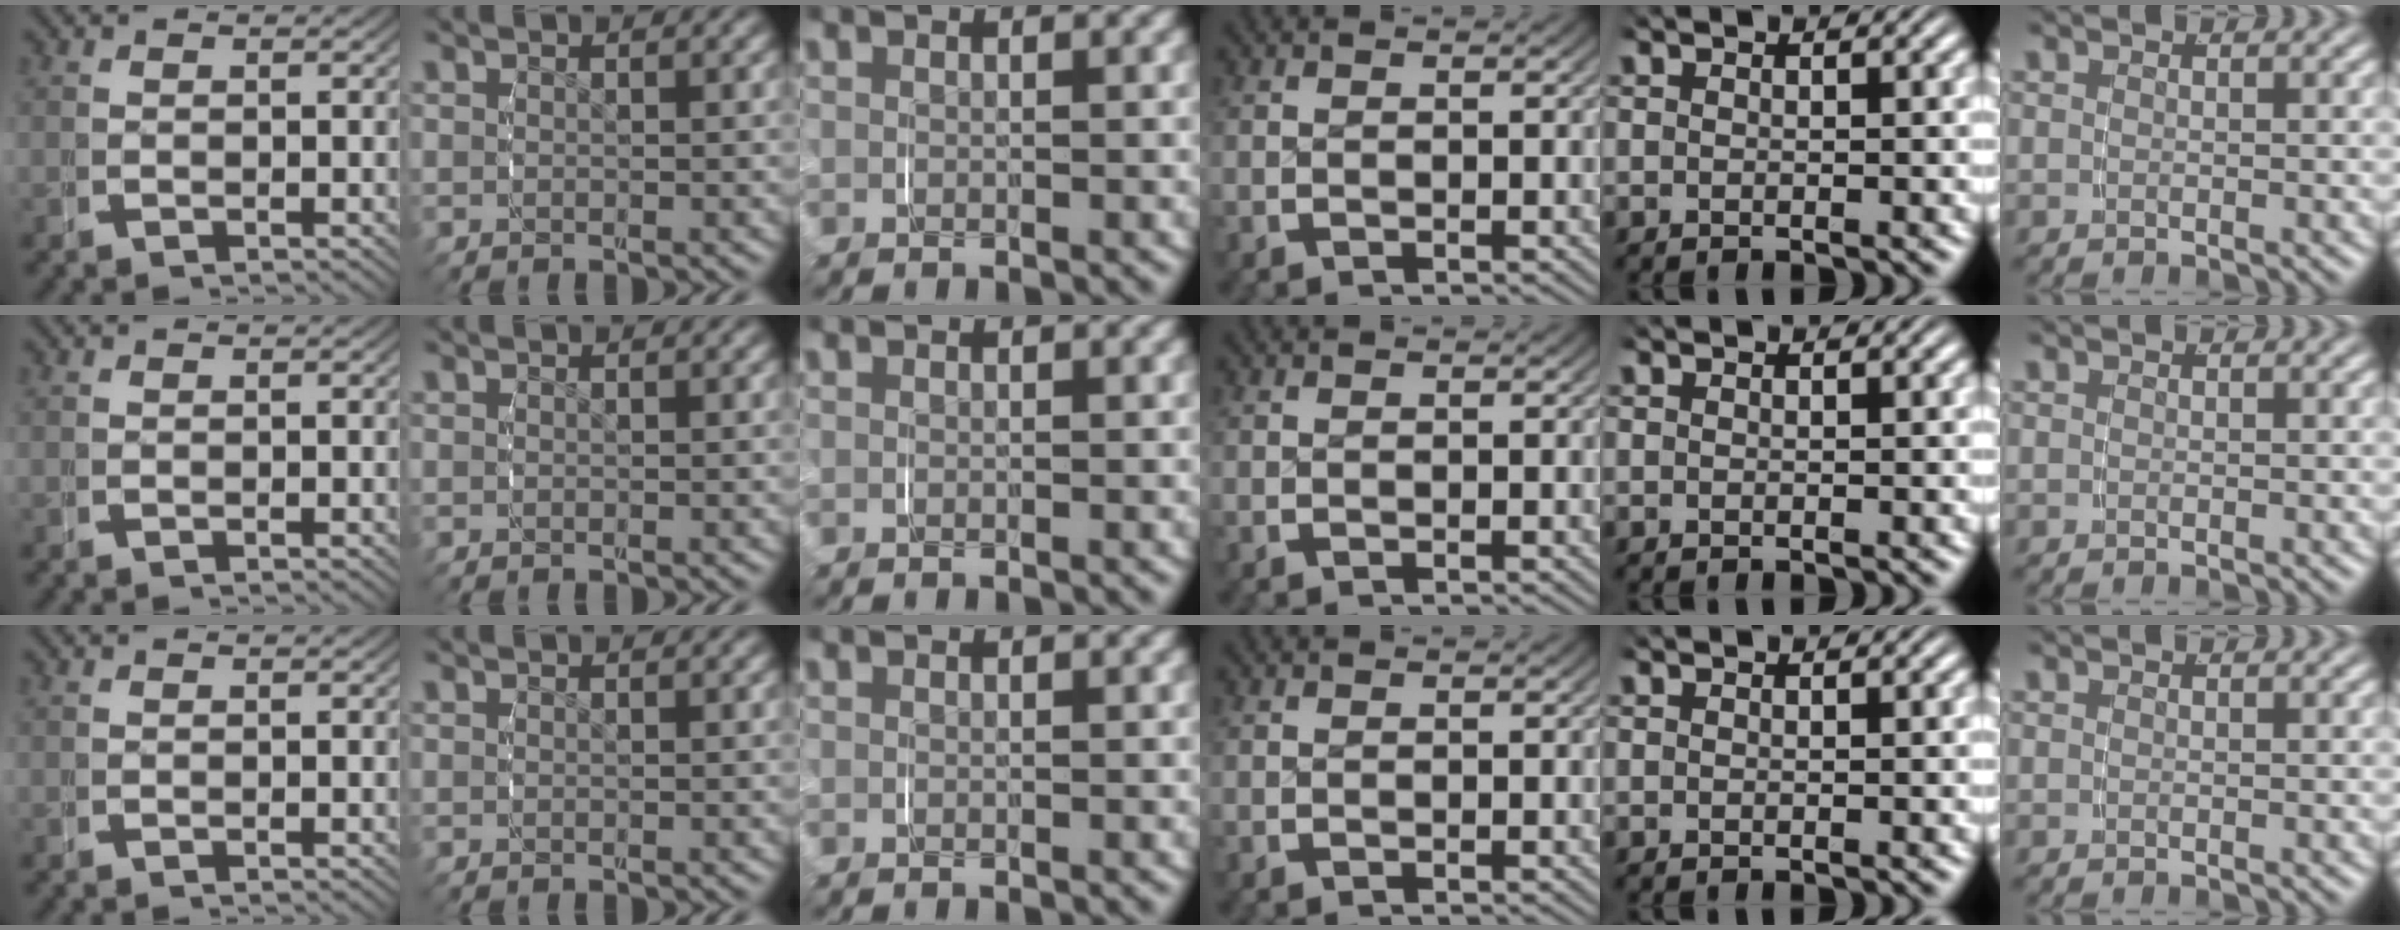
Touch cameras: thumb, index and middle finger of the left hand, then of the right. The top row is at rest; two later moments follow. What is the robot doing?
{"motion": "grasp_and_lifting", "object": "string"}